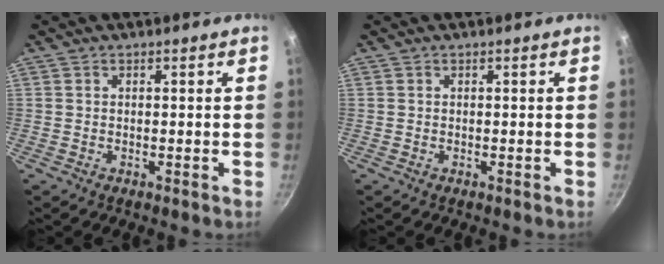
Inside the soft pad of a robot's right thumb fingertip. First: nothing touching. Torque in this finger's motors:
{"motor_torque": [-0.10, 0.16, -0.10, 0.03, 0.03]}